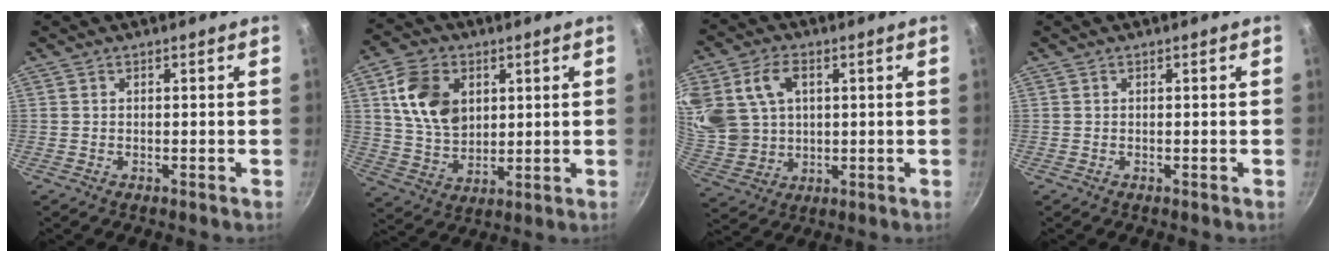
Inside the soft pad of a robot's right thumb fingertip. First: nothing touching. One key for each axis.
{"total": 13.0, "fx": 3.7, "fy": 9.3, "fz": 8.3, "tx": -0.131, "ty": -0.012, "tz": 0.074}
{"total": 16.8, "fx": 4.8, "fy": 12.7, "fz": 9.9, "tx": -0.209, "ty": 0.003, "tz": 0.108}
{"total": 0.0}